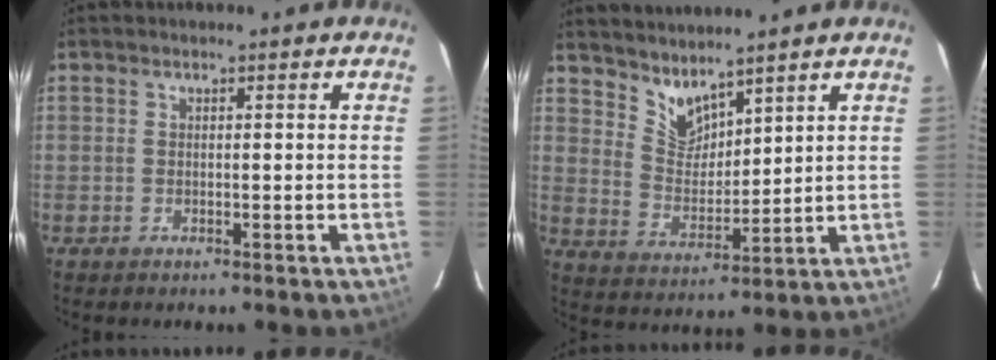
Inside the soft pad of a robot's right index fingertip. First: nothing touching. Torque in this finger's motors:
{"motor_torque": [-0.18, 0.32, 0.00, -0.01]}